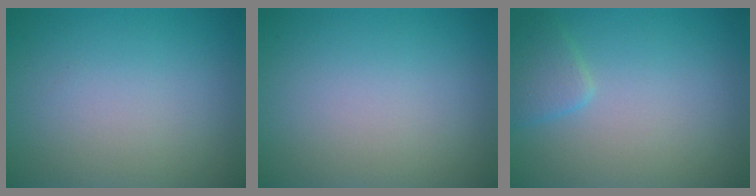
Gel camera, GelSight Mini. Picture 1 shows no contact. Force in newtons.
{"total": 0.0}
{"total": 1.9, "press": 1.9, "slide": 0.1}